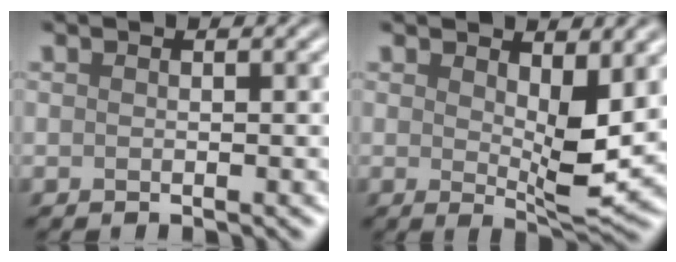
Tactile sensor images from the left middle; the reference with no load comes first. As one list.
[{"total": 4.6, "force": [1.2, 1.5, 4.1], "torque": [-0.065, -0.012, 0.023]}]